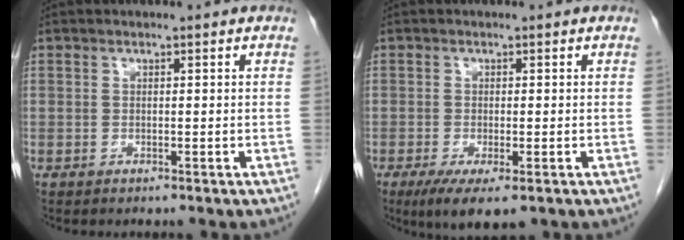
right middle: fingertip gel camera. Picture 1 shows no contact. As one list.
[{"total": 5.9, "force": [-3.4, 1.4, 4.6], "torque": [-0.071, -0.018, -0.055]}]